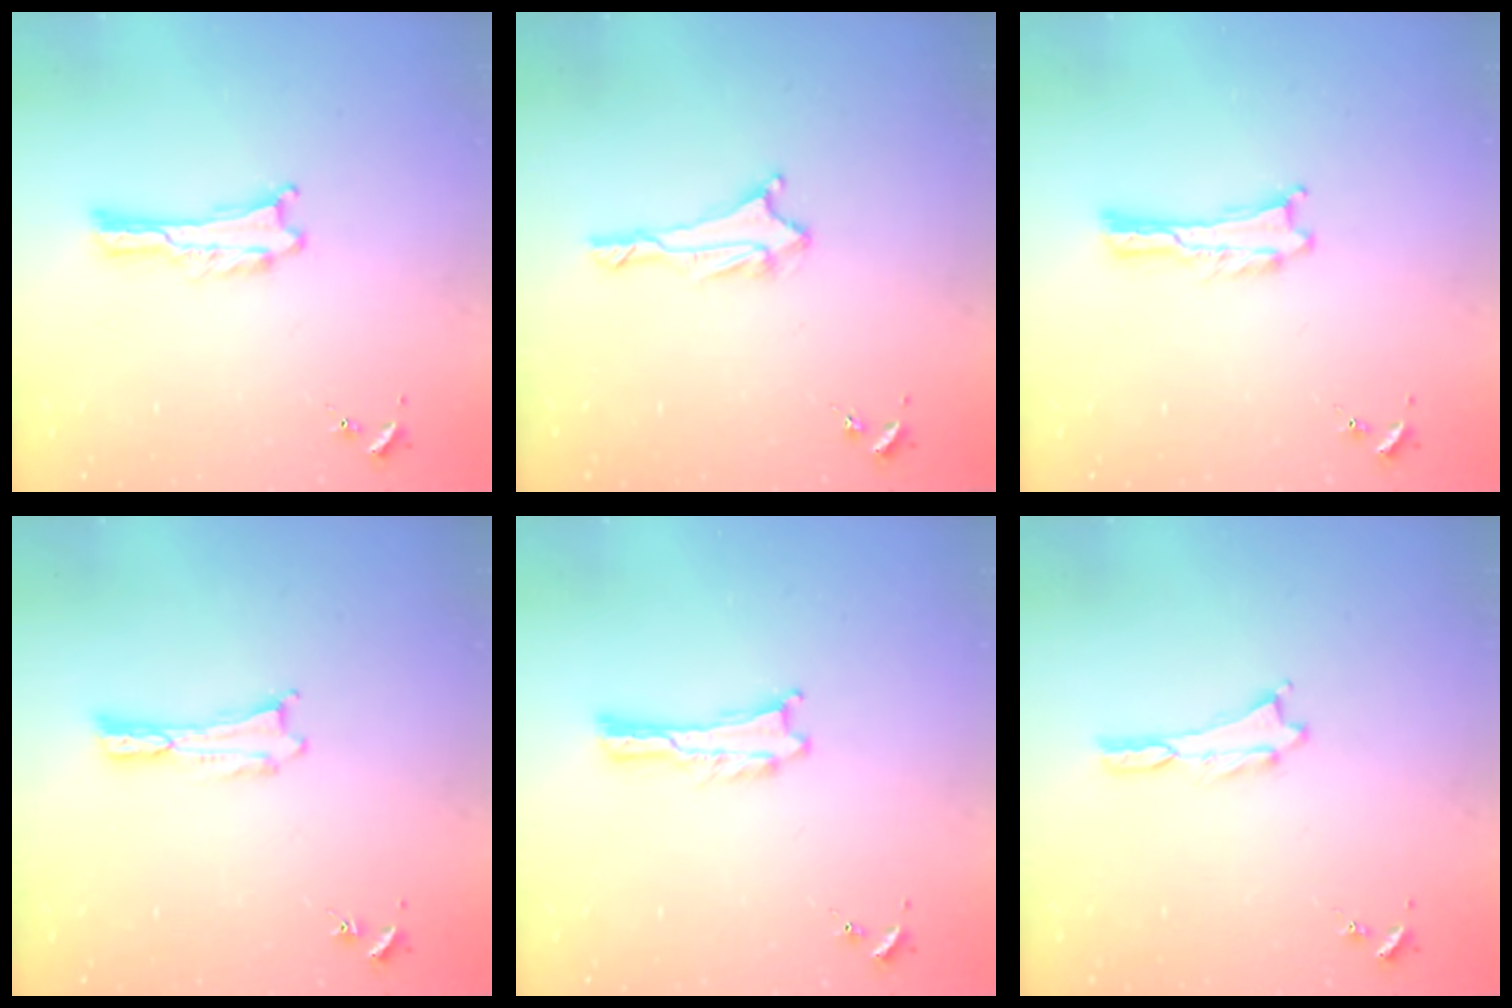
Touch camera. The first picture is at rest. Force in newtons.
{"total": 1.7, "press": 1.6, "slide": 0.6}
{"total": 0.0}
{"total": 0.0}
{"total": 0.0}
{"total": 0.0}